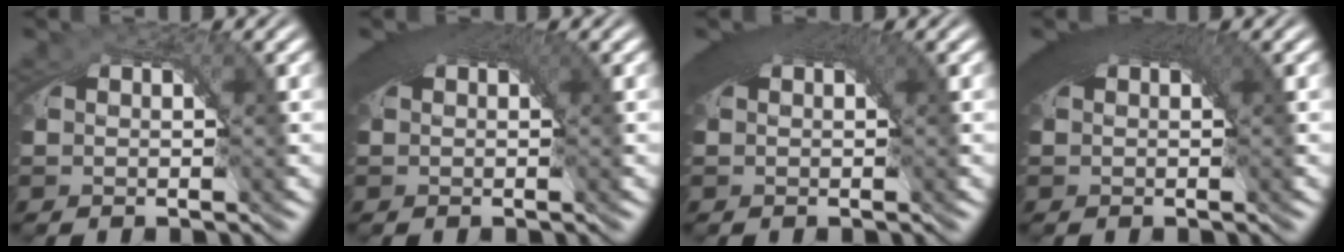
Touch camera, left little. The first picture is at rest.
{"total": 4.1, "force": [1.4, 1.3, 3.6], "torque": [-0.042, 0.011, 0.016]}
{"total": 4.3, "force": [1.5, 1.4, 3.8], "torque": [-0.046, 0.011, 0.017]}
{"total": 5.6, "force": [1.9, 2.0, 4.9], "torque": [-0.057, 0.017, 0.020]}